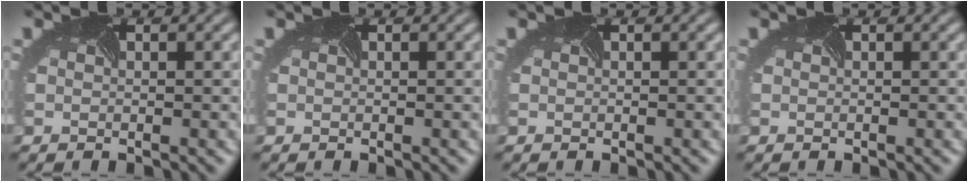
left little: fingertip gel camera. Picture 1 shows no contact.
{"total": 0.0}
{"total": 0.0}
{"total": 0.0}